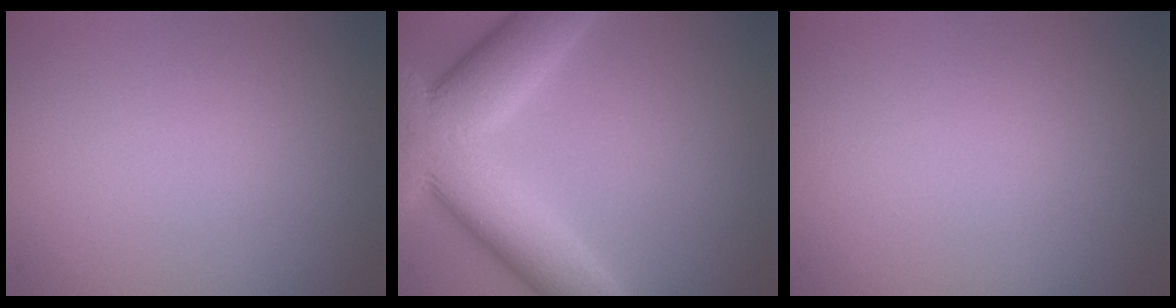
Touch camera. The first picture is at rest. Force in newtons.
{"total": 11.6, "press": 11.6, "slide": 1.0}
{"total": 0.0}